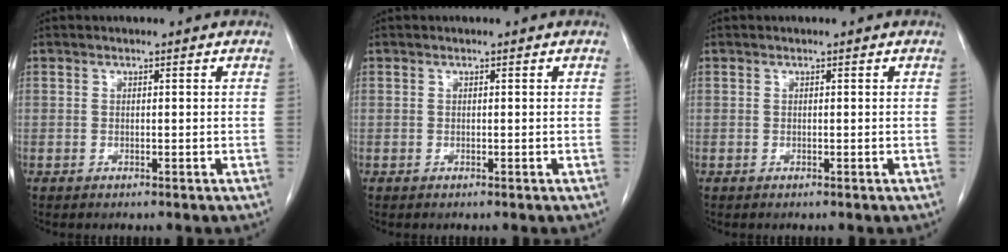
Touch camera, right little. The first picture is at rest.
{"total": 0.0}
{"total": 0.0}